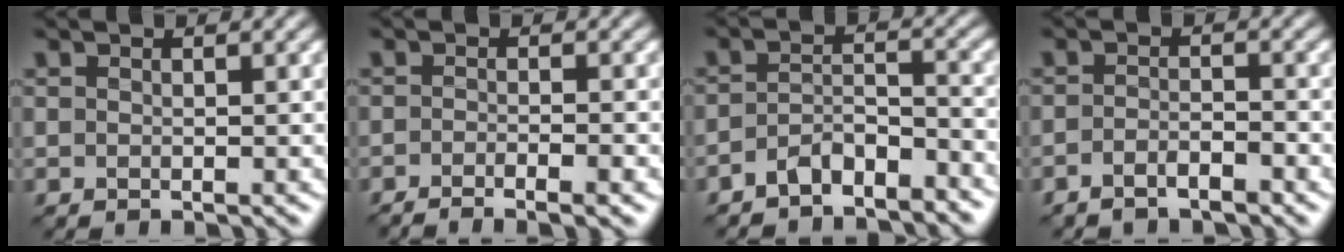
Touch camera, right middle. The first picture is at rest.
{"total": 3.6, "force": [-2.3, 0.6, 2.7], "torque": [-0.038, -0.001, -0.031]}
{"total": 3.3, "force": [-3.0, 0.7, 1.2], "torque": [-0.030, 0.008, -0.062]}
{"total": 1.8, "force": [-1.6, 0.2, 0.9], "torque": [-0.019, 0.002, -0.032]}